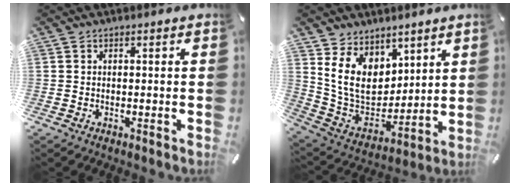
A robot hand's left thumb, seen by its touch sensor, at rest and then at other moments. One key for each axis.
{"total": 12.5, "fx": 5.9, "fy": 9.7, "fz": 5.3, "tx": -0.121, "ty": -0.048, "tz": 0.119}